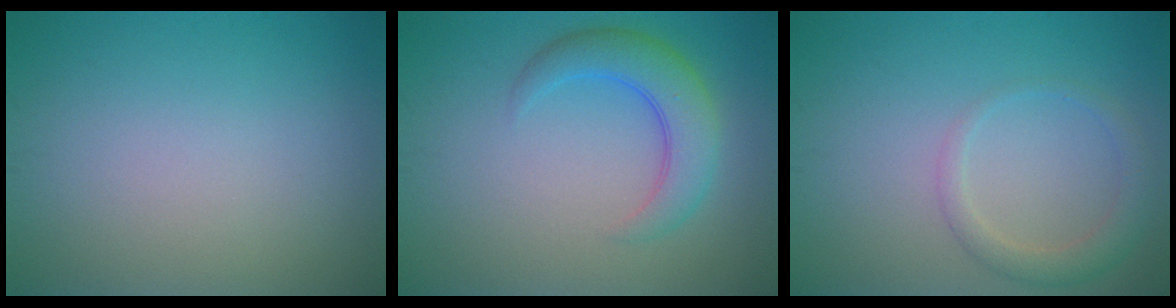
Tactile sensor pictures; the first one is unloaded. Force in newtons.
{"total": 4.4, "press": 4.4, "slide": 0.1}
{"total": 2.3, "press": 2.3, "slide": 0.2}